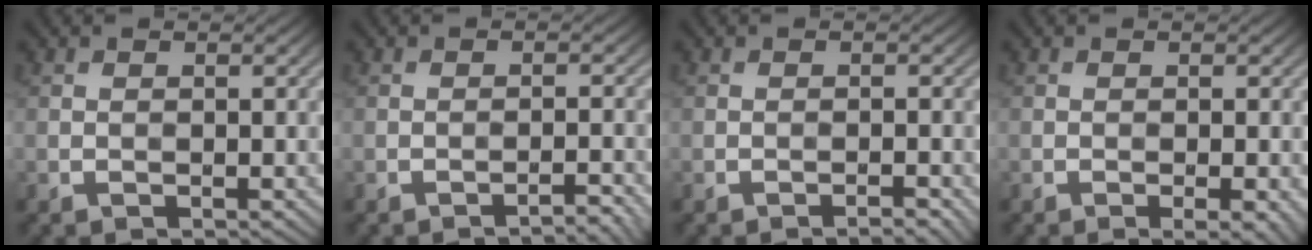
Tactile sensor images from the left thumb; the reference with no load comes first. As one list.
[{"total": 2.2, "force": [-1.8, 0.2, 1.2], "torque": [-0.011, 0.009, -0.031]}, {"total": 1.4, "force": [-1.0, 0.1, 0.9], "torque": [-0.010, 0.005, -0.017]}, {"total": 2.1, "force": [-0.9, 0.3, 1.9], "torque": [-0.030, -0.001, -0.015]}]